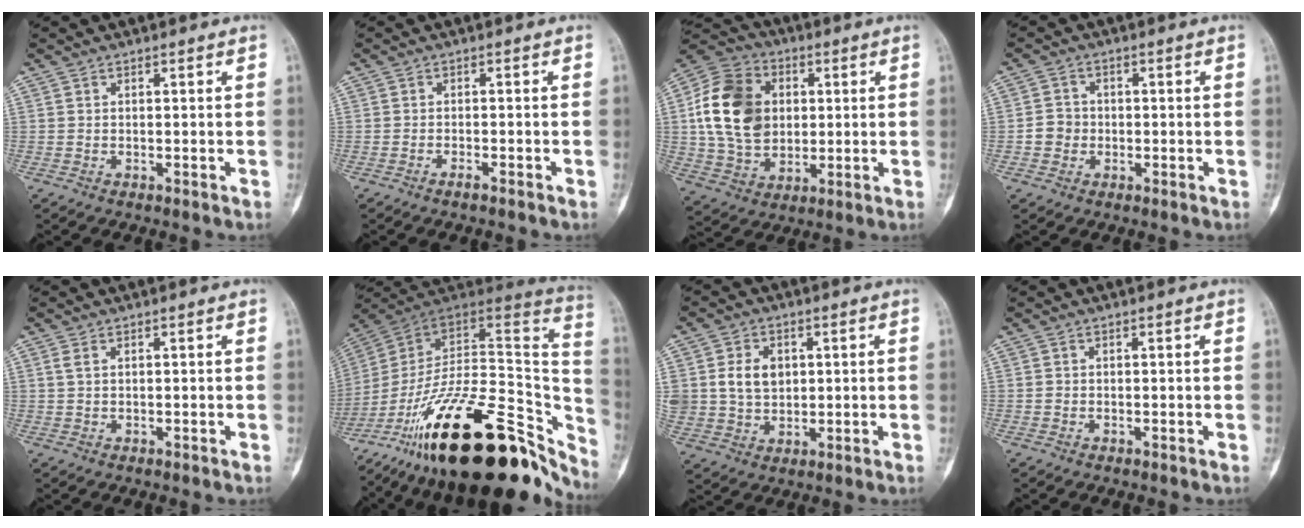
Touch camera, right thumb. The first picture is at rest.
{"total": 1.3, "force": [-1.1, 0.3, 0.6], "torque": [-0.013, 0.004, -0.020]}
{"total": 18.0, "force": [2.2, 13.8, 11.3], "torque": [-0.185, 0.008, 0.040]}
{"total": 3.7, "force": [-0.8, 3.5, 1.1], "torque": [0.003, 0.010, -0.020]}
{"total": 1.4, "force": [0.5, 0.9, 1.0], "torque": [-0.024, 0.003, 0.011]}
{"total": 38.9, "force": [-20.8, 18.2, 27.4], "torque": [-0.316, 0.061, -0.308]}
{"total": 8.9, "force": [1.5, 7.1, 5.2], "torque": [-0.069, -0.003, 0.036]}
{"total": 0.6, "force": [-0.1, 0.6, 0.1], "torque": [0.005, 0.003, -0.002]}